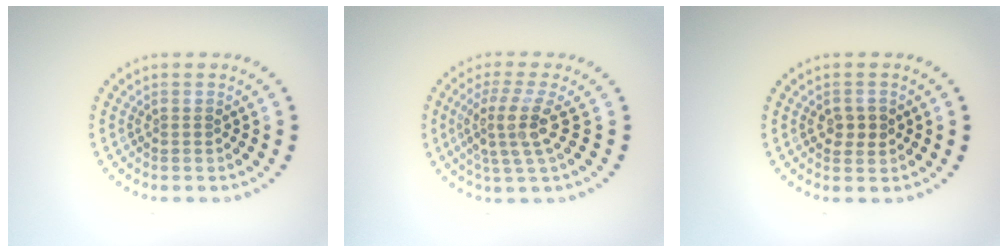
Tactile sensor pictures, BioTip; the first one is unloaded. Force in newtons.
{"total": 3.8, "press": 2.7, "slide": 2.6}
{"total": 1.8, "press": 1.8, "slide": 0.2}